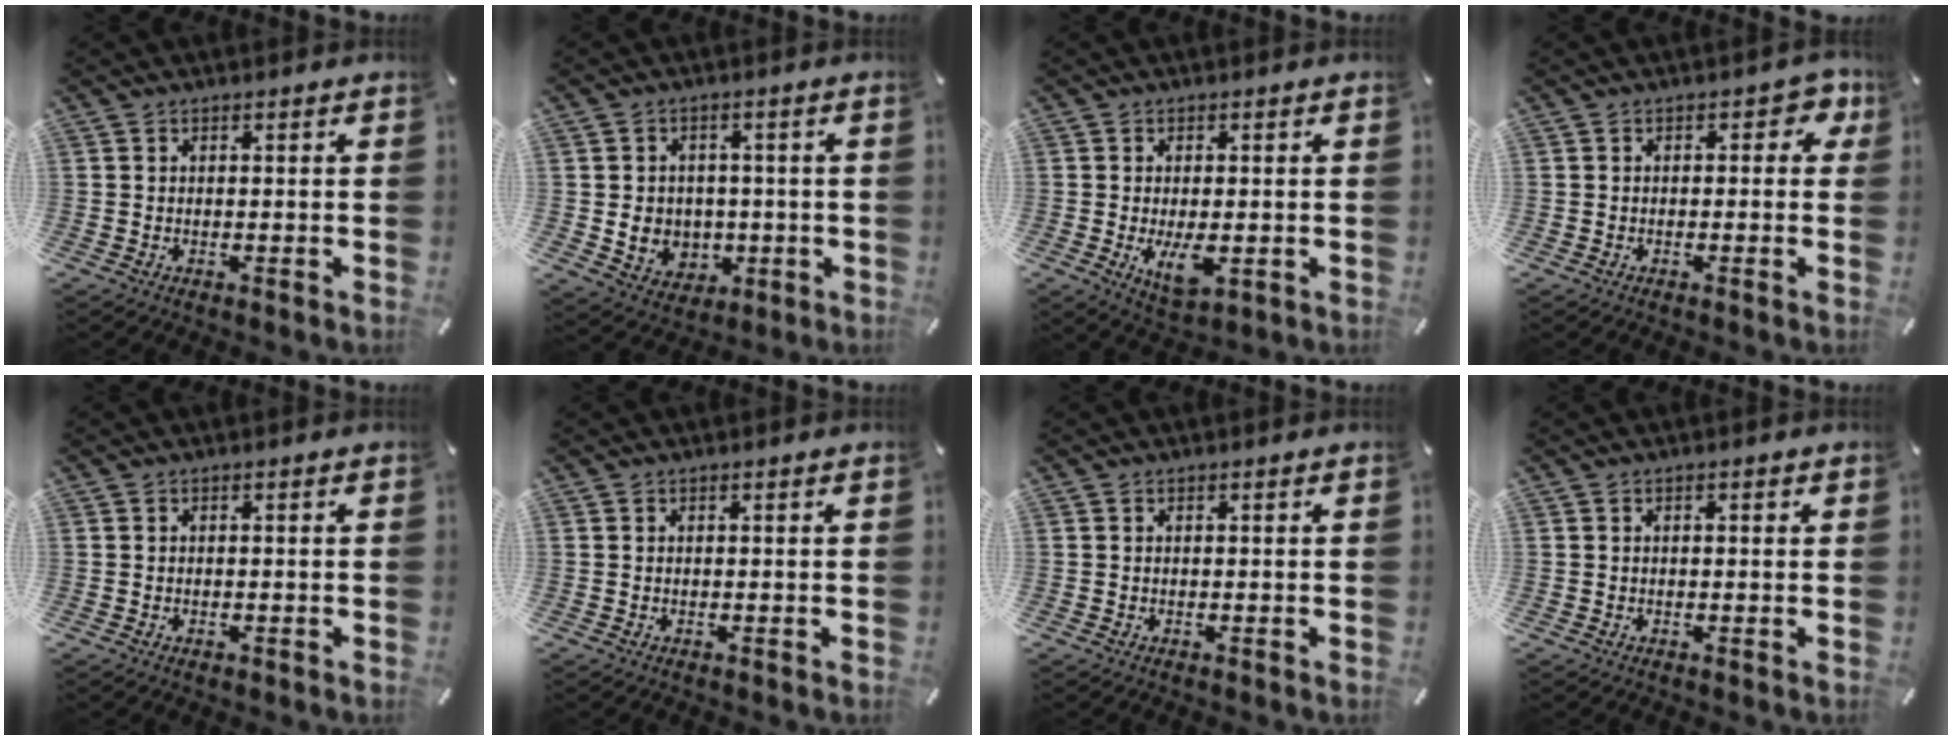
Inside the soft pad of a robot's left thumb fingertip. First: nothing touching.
{"total": 7.3, "force": [-0.1, 6.8, 2.6], "torque": [-0.049, -0.001, 0.001]}
{"total": 7.1, "force": [-1.2, 3.4, 6.1], "torque": [-0.109, -0.019, -0.025]}
{"total": 3.9, "force": [0.7, 2.4, 3.0], "torque": [-0.038, 0.003, 0.005]}
{"total": 0.6, "force": [-0.3, 0.3, 0.4], "torque": [-0.008, -0.003, -0.005]}
{"total": 0.0}
{"total": 0.0}
{"total": 0.7, "force": [0.0, 0.3, 0.6], "torque": [-0.011, 0.002, -0.001]}